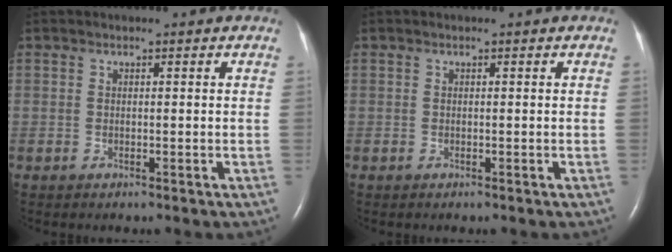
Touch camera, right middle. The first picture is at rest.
{"total": 0.0}